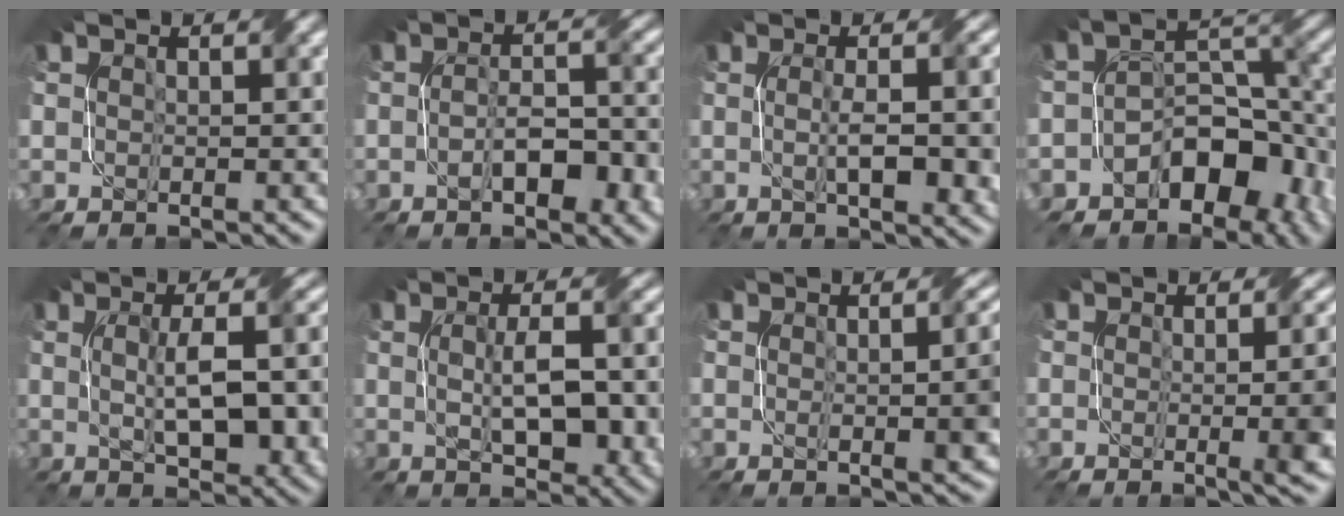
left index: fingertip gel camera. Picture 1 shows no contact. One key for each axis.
{"total": 5.3, "fx": -1.8, "fy": 2.0, "fz": 4.6, "tx": -0.080, "ty": 0.002, "tz": -0.028}
{"total": 7.3, "fx": -0.8, "fy": 2.1, "fz": 7.0, "tx": -0.094, "ty": -0.005, "tz": -0.004}
{"total": 8.0, "fx": -4.1, "fy": 4.8, "fz": 4.9, "tx": -0.048, "ty": 0.001, "tz": -0.070}
{"total": 8.7, "fx": -0.1, "fy": 3.1, "fz": 8.1, "tx": -0.122, "ty": -0.001, "tz": 0.006}
{"total": 7.7, "fx": -0.2, "fy": 3.1, "fz": 7.1, "tx": -0.113, "ty": -0.003, "tz": 0.005}
{"total": 6.3, "fx": 0.0, "fy": 2.1, "fz": 5.9, "tx": -0.044, "ty": 0.010, "tz": 0.000}
{"total": 8.3, "fx": -0.6, "fy": 3.2, "fz": 7.6, "tx": -0.044, "ty": 0.004, "tz": -0.007}